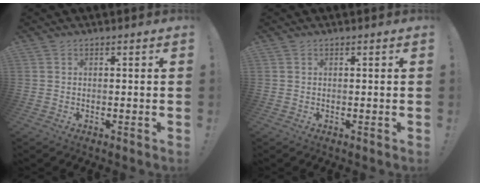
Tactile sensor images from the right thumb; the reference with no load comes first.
{"total": 0.0}